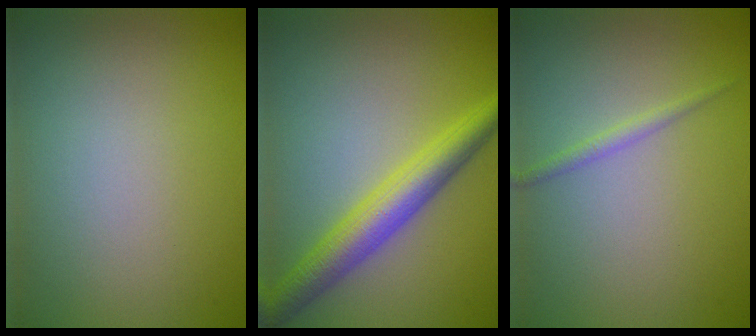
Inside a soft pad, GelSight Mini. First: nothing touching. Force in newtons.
{"total": 5.1, "press": 5.1, "slide": 0.2}
{"total": 1.1, "press": 1.1, "slide": 0.0}